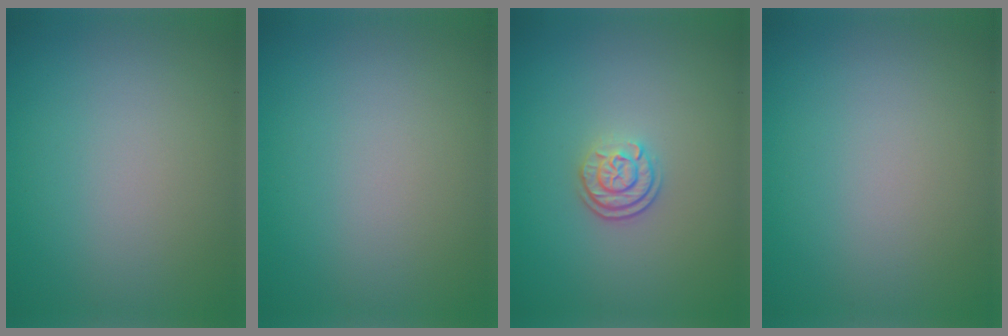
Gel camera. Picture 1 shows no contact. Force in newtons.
{"total": 0.0}
{"total": 2.3, "press": 1.9, "slide": 1.4}
{"total": 0.0}